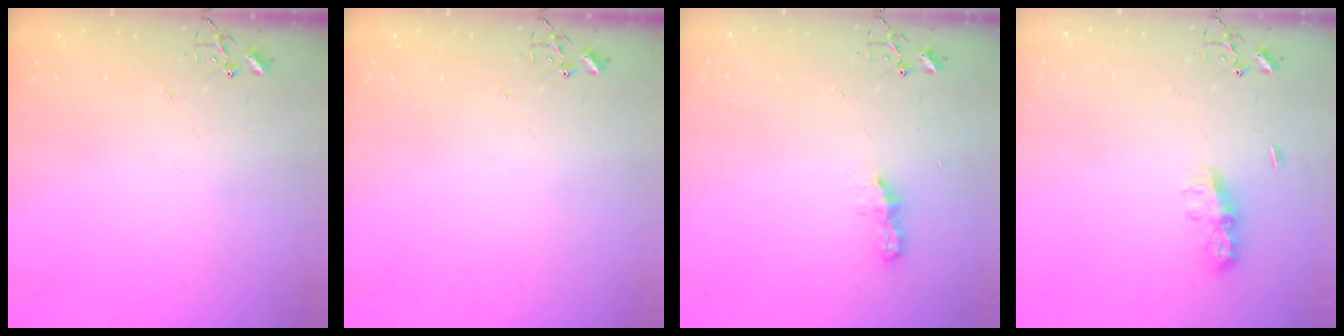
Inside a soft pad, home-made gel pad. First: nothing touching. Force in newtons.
{"total": 0.0}
{"total": 5.9, "press": 5.8, "slide": 0.7}
{"total": 7.4, "press": 7.4, "slide": 0.4}